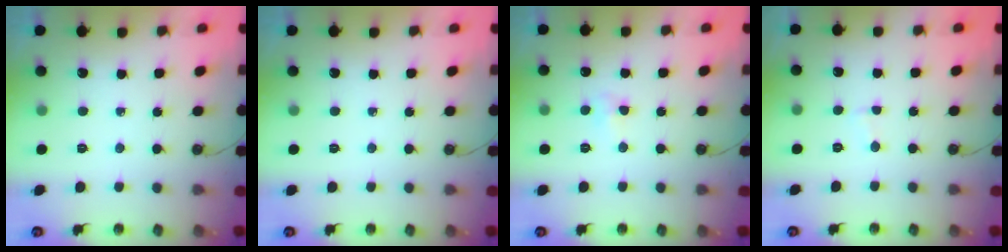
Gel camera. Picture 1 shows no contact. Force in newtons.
{"total": 0.0}
{"total": 5.0, "press": 3.6, "slide": 3.5}
{"total": 1.8, "press": 1.8, "slide": 0.1}